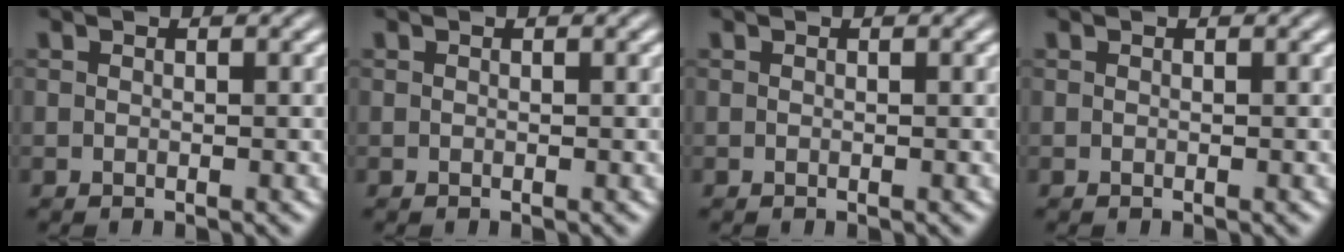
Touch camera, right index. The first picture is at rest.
{"total": 0.0}
{"total": 0.0}
{"total": 0.0}